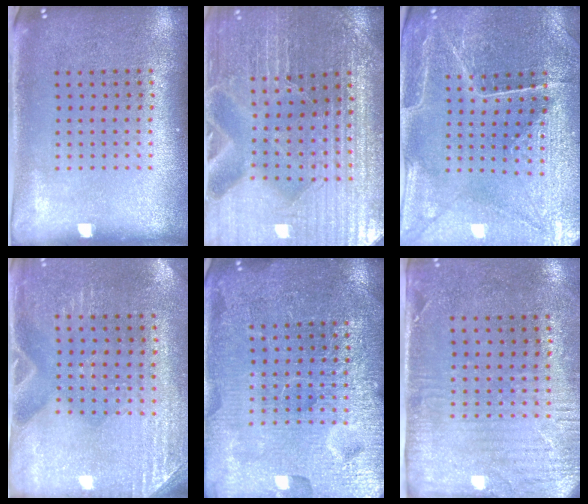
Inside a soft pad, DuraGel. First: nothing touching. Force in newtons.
{"total": 3.9, "press": 3.8, "slide": 0.7}
{"total": 2.7, "press": 2.7, "slide": 0.2}
{"total": 2.8, "press": 2.5, "slide": 1.2}
{"total": 7.1, "press": 7.0, "slide": 0.8}
{"total": 2.9, "press": 2.4, "slide": 1.7}